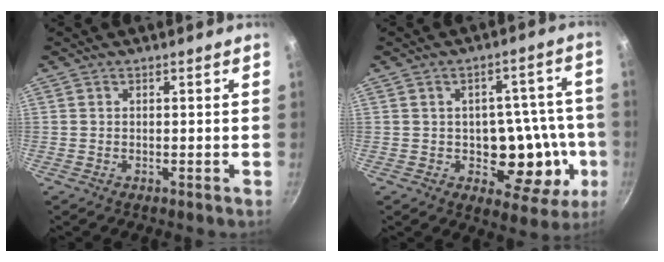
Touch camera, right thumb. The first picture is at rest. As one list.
[{"total": 14.7, "force": [-3.1, 9.6, 10.7], "torque": [-0.084, 0.016, -0.037]}]